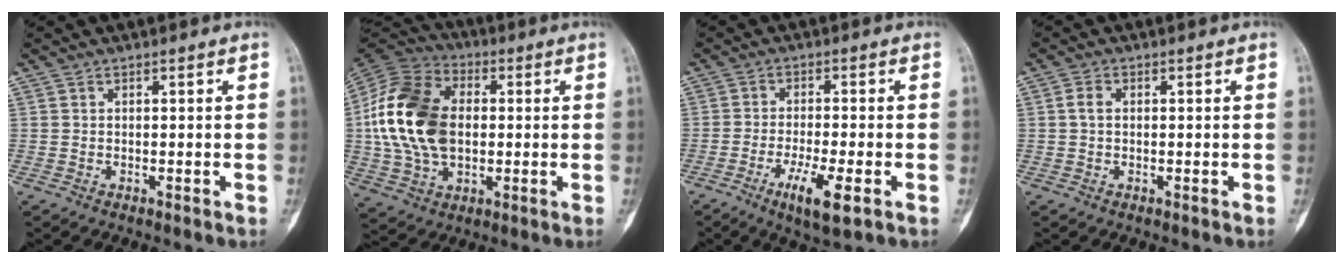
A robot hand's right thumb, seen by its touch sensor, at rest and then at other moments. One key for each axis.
{"total": 20.1, "fx": 0.9, "fy": 13.5, "fz": 14.9, "tx": -0.284, "ty": 0.012, "tz": 0.014}
{"total": 7.7, "fx": -3.4, "fy": 1.6, "fz": 6.8, "tx": -0.129, "ty": -0.004, "tz": -0.056}
{"total": 1.6, "fx": 0.2, "fy": 1.0, "fz": 1.2, "tx": -0.020, "ty": 0.004, "tz": 0.002}